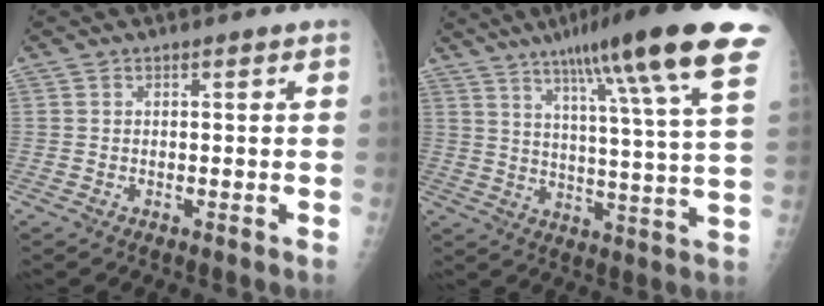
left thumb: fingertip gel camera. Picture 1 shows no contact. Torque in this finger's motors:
{"motor_torque": [1.17, 0.26, 1.43, -1.35, 0.22]}